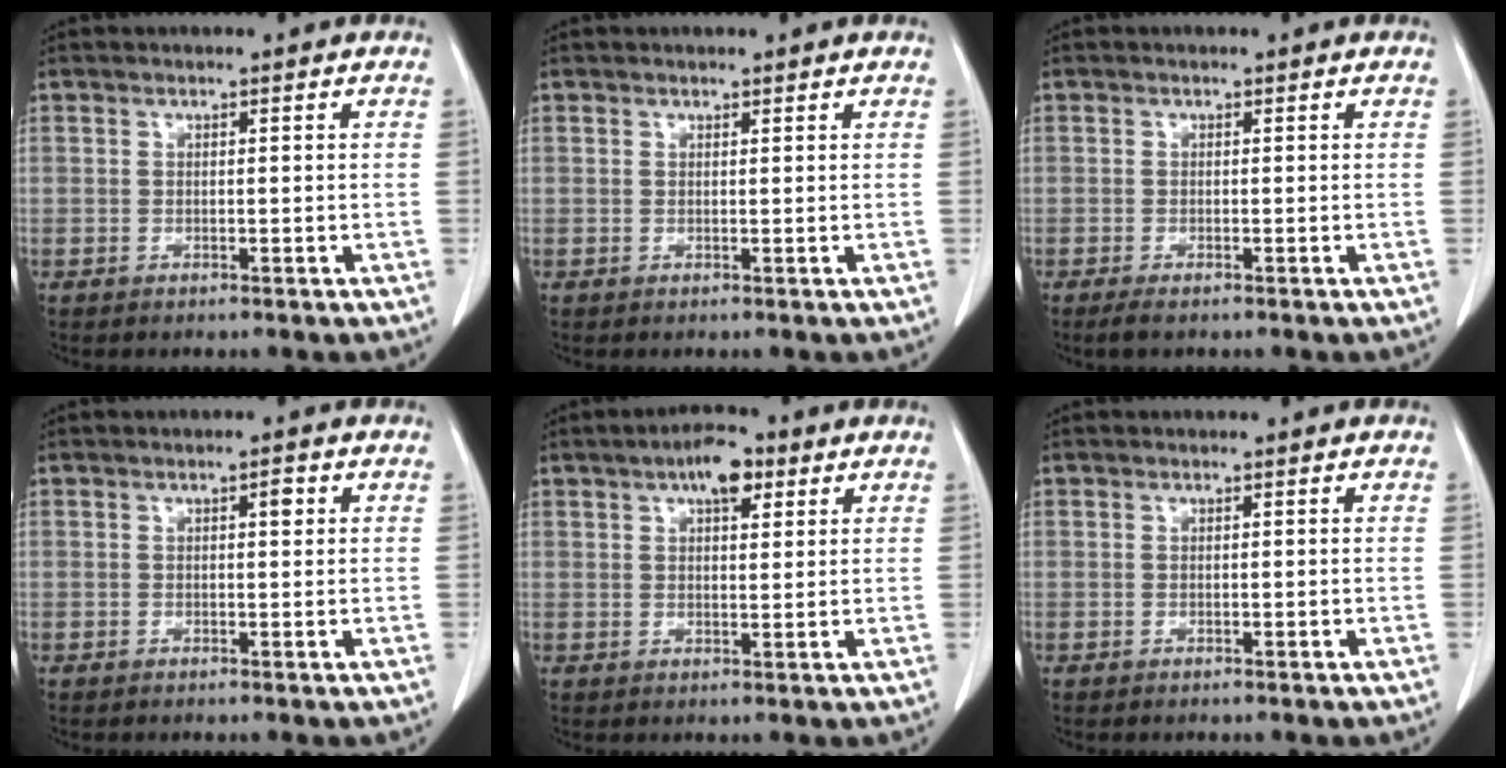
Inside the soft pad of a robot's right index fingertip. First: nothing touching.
{"total": 0.6, "force": [0.6, 0.2, 0.0], "torque": [-0.004, 0.005, 0.009]}
{"total": 1.4, "force": [-0.9, 0.4, 1.0], "torque": [-0.020, -0.003, -0.014]}
{"total": 1.5, "force": [0.5, 0.5, 1.3], "torque": [-0.019, 0.002, 0.007]}
{"total": 5.5, "force": [3.0, 2.1, 4.1], "torque": [-0.067, 0.010, 0.044]}
{"total": 0.0}